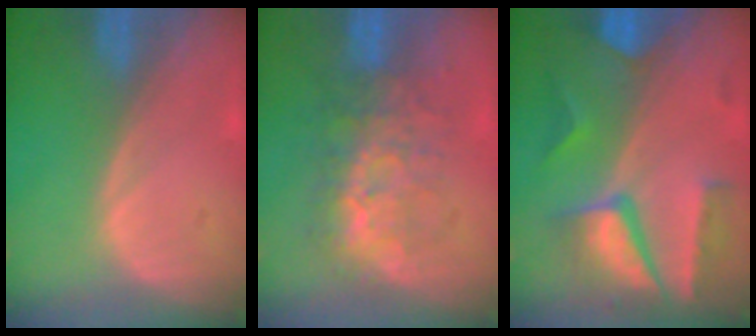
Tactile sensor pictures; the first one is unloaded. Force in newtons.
{"total": 8.0, "press": 7.8, "slide": 1.8}
{"total": 9.9, "press": 8.5, "slide": 5.1}